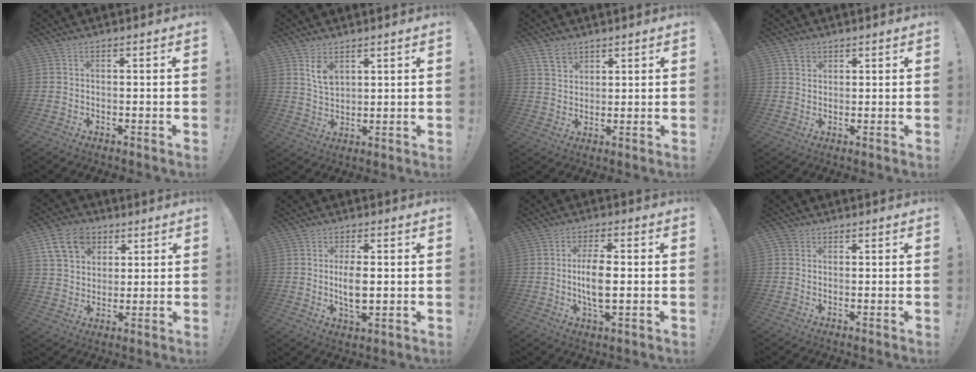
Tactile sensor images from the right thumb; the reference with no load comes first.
{"total": 6.3, "force": [4.0, 3.5, 3.3], "torque": [-0.050, -0.023, 0.072]}
{"total": 5.4, "force": [4.0, 3.3, 1.4], "torque": [-0.022, -0.020, 0.077]}
{"total": 2.8, "force": [1.9, 1.9, 0.7], "torque": [-0.006, -0.007, 0.034]}
{"total": 13.5, "force": [6.0, 10.3, 6.2], "torque": [-0.090, -0.025, 0.119]}
{"total": 6.9, "force": [-0.2, 4.7, 5.1], "torque": [-0.065, -0.002, -0.006]}
{"total": 8.4, "force": [-0.4, 3.2, 7.8], "torque": [-0.151, -0.005, -0.015]}
{"total": 1.8, "force": [0.8, 1.5, 0.5], "torque": [-0.007, -0.001, 0.014]}